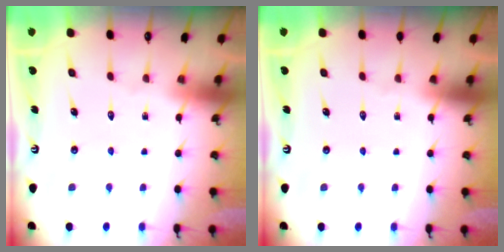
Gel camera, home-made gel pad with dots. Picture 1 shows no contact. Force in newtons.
{"total": 0.0}